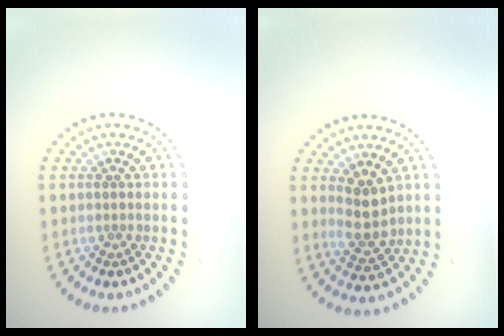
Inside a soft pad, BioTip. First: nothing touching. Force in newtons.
{"total": 2.8, "press": 2.7, "slide": 1.0}